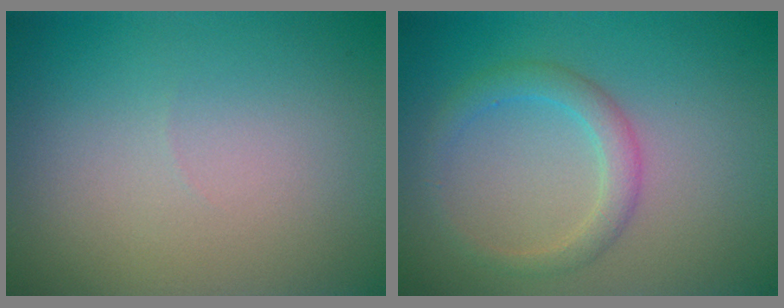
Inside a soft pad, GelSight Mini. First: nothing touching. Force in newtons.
{"total": 2.4, "press": 2.4, "slide": 0.1}